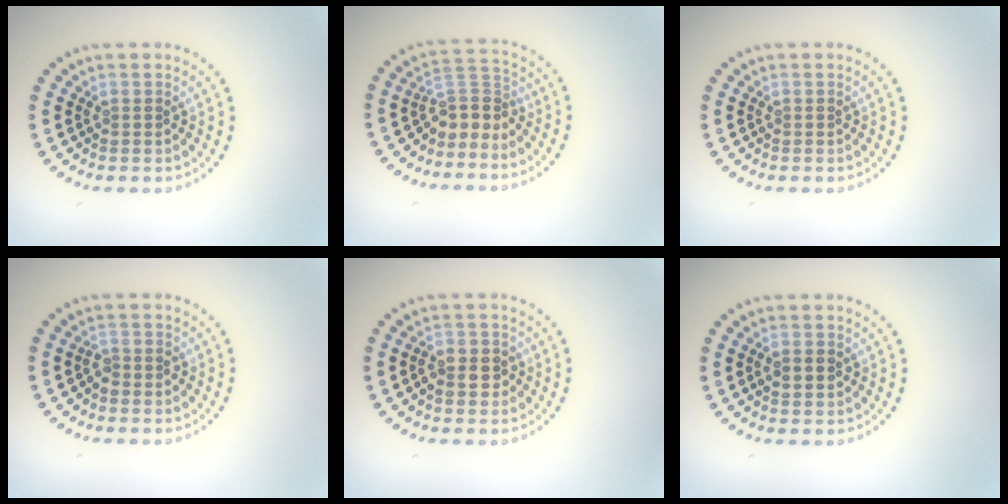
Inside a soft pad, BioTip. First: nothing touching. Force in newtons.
{"total": 3.0, "press": 2.1, "slide": 2.1}
{"total": 0.0}
{"total": 1.1, "press": 0.9, "slide": 0.5}
{"total": 2.2, "press": 2.1, "slide": 0.5}
{"total": 2.1, "press": 2.1, "slide": 0.0}